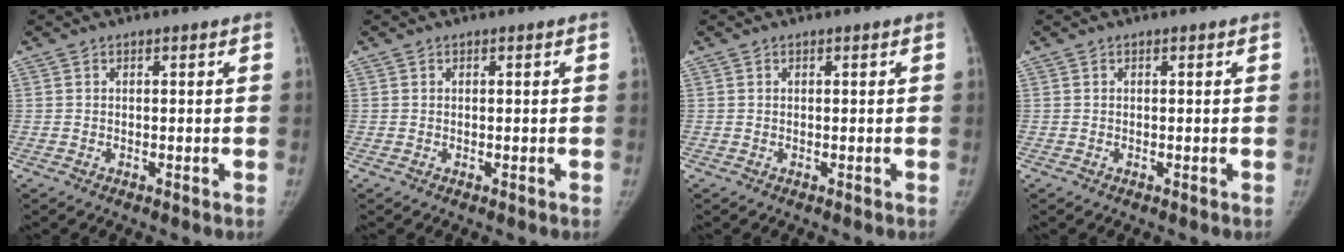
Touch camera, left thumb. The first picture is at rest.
{"total": 0.0}
{"total": 0.0}
{"total": 0.0}